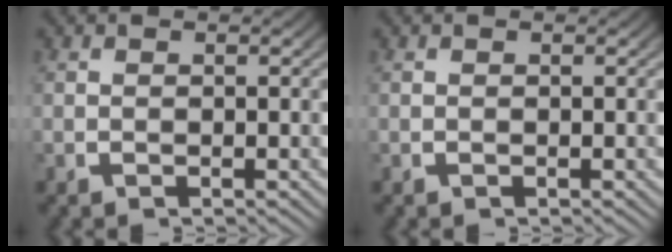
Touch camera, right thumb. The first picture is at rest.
{"total": 0.0}